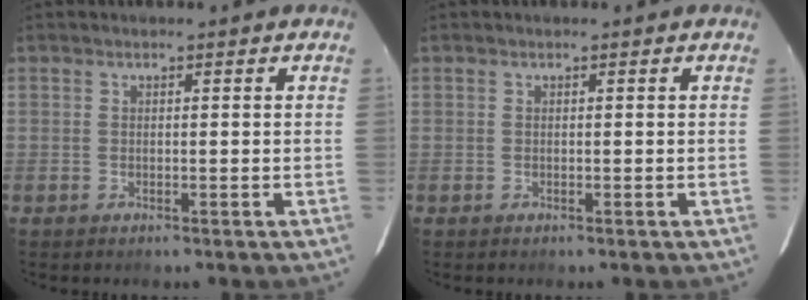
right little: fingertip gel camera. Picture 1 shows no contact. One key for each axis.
{"total": 0.0}